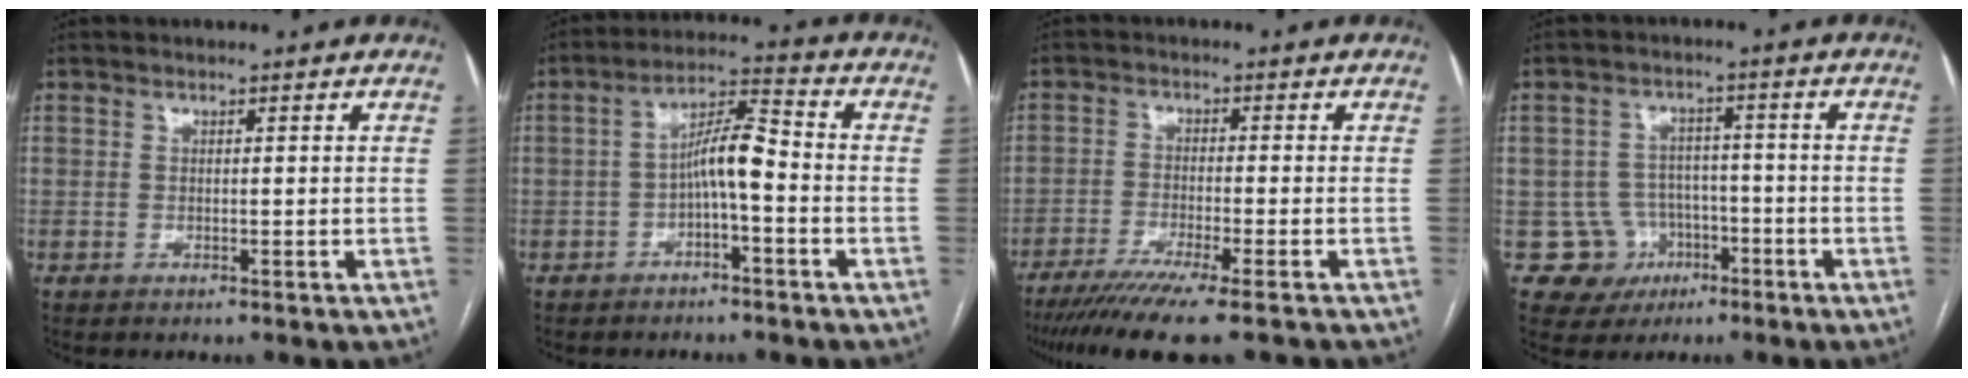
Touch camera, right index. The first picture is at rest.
{"total": 6.8, "force": [-1.6, 1.4, 6.4], "torque": [-0.116, 0.026, -0.030]}
{"total": 11.7, "force": [-9.2, 0.0, 7.2], "torque": [-0.104, -0.031, -0.145]}
{"total": 6.8, "force": [-2.5, 6.3, 0.2], "torque": [0.005, 0.014, -0.031]}